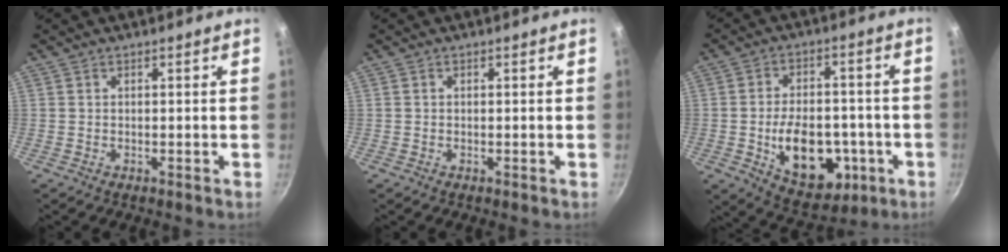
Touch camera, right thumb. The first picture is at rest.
{"total": 0.0}
{"total": 17.1, "force": [-4.2, 10.9, 12.4], "torque": [-0.151, 0.014, -0.046]}